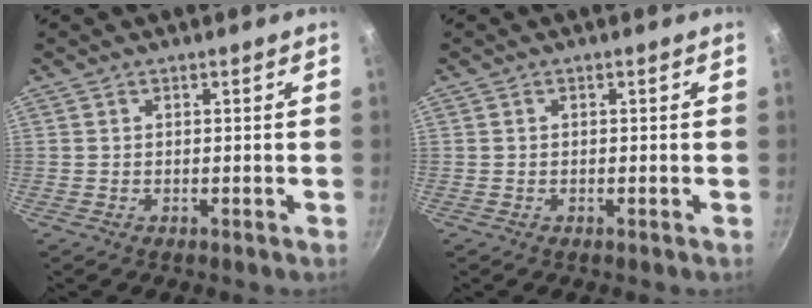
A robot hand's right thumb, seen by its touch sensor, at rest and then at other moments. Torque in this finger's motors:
{"motor_torque": [-0.15, 0.19, 0.04, -0.19, 0.09]}